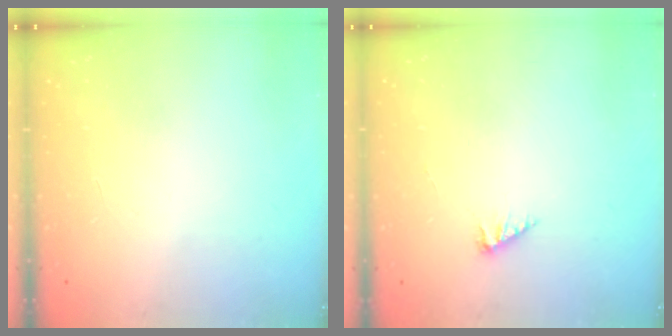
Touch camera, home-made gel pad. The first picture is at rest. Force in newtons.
{"total": 2.2, "press": 2.2, "slide": 0.2}